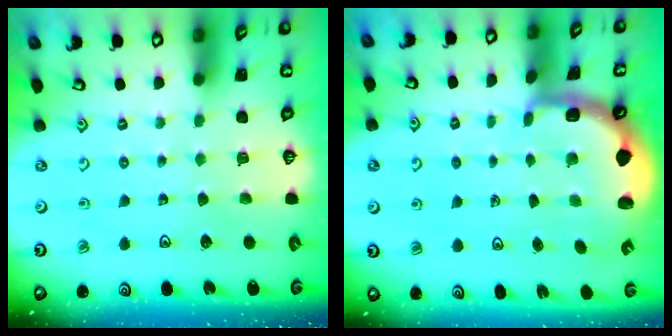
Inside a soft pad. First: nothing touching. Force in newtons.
{"total": 2.2, "press": 2.0, "slide": 0.8}